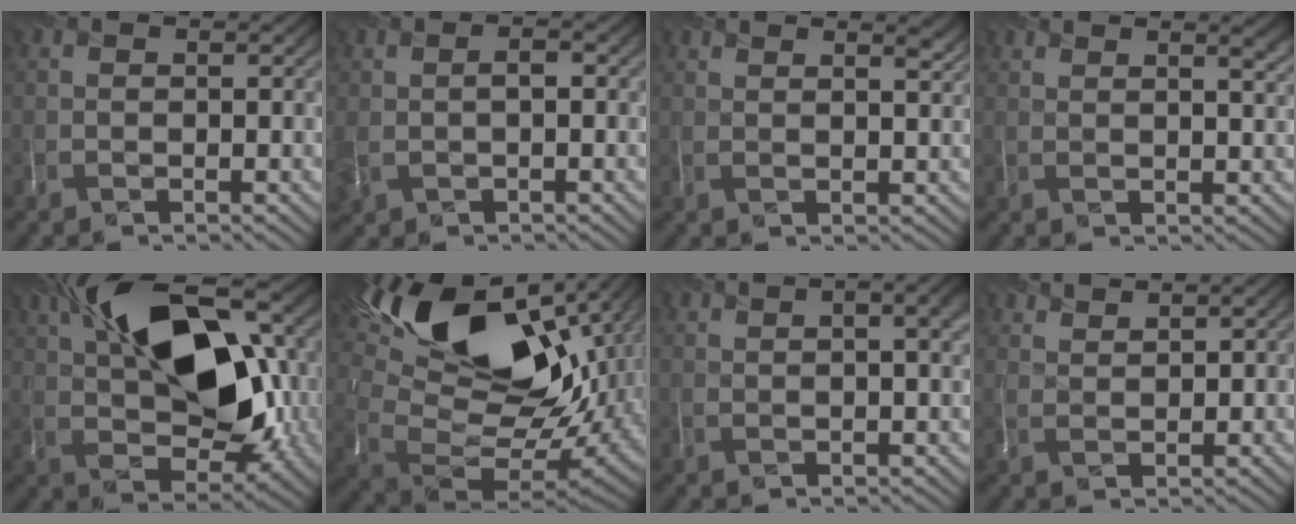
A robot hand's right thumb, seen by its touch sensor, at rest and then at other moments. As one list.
[{"total": 2.3, "force": [-0.4, 1.4, 1.7], "torque": [-0.045, 0.001, -0.007]}, {"total": 4.1, "force": [3.3, 1.3, 2.1], "torque": [-0.023, 0.007, 0.044]}, {"total": 4.6, "force": [3.2, 1.6, 2.9], "torque": [-0.026, 0.016, 0.039]}, {"total": 15.5, "force": [3.3, 8.3, 12.6], "torque": [-0.196, 0.027, 0.048]}, {"total": 19.9, "force": [7.3, 11.3, 14.7], "torque": [-0.280, 0.011, 0.149]}, {"total": 3.5, "force": [1.5, 1.0, 3.0], "torque": [-0.035, 0.018, 0.017]}, {"total": 2.6, "force": [2.6, 0.5, 0.2], "torque": [-0.005, 0.003, 0.051]}]